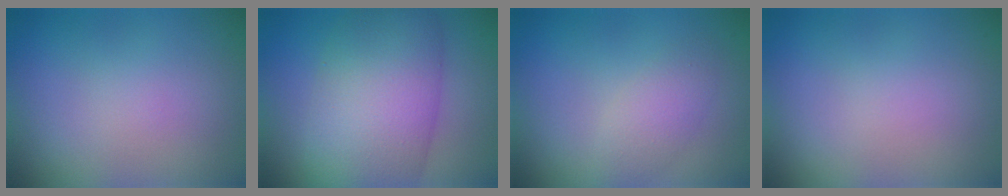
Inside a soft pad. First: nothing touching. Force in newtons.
{"total": 10.8, "press": 10.8, "slide": 0.2}
{"total": 2.4, "press": 2.4, "slide": 0.2}
{"total": 0.0}